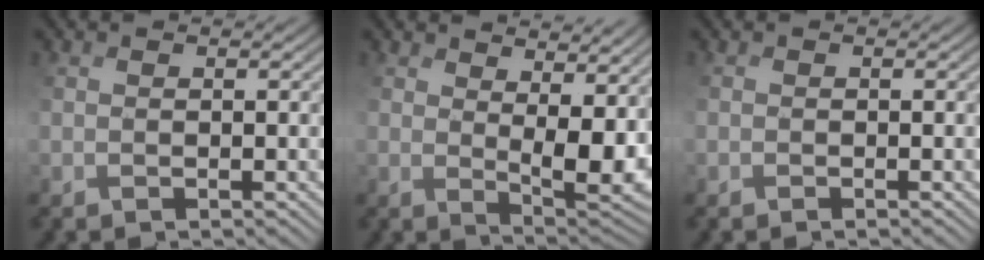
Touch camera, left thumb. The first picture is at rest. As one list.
[{"total": 8.5, "force": [3.6, 4.0, 6.6], "torque": [-0.134, -0.016, 0.082]}, {"total": 0.7, "force": [-0.6, 0.2, 0.1], "torque": [-0.001, -0.002, -0.013]}]